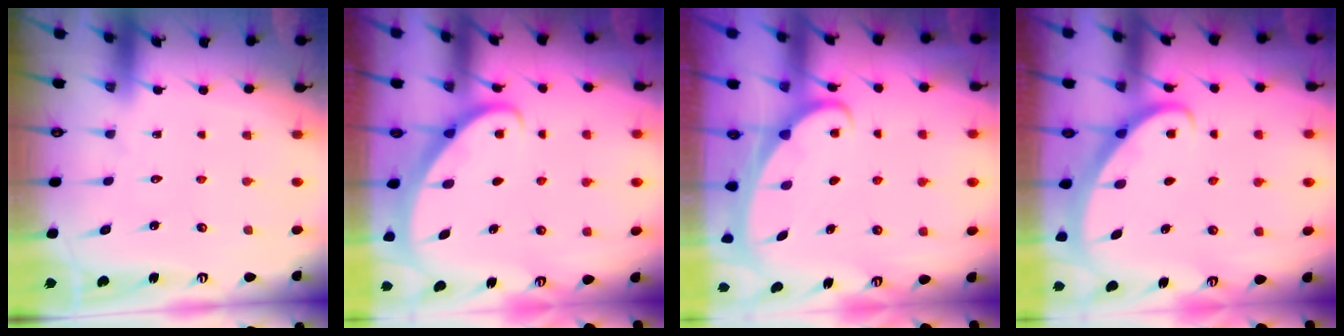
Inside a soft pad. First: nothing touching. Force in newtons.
{"total": 2.7, "press": 2.7, "slide": 0.2}
{"total": 2.4, "press": 2.4, "slide": 0.3}
{"total": 2.8, "press": 2.8, "slide": 0.2}